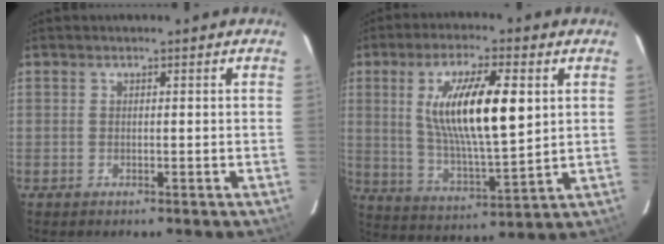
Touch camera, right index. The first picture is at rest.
{"total": 15.9, "force": [4.0, 4.3, 14.8], "torque": [-0.272, -0.002, 0.079]}